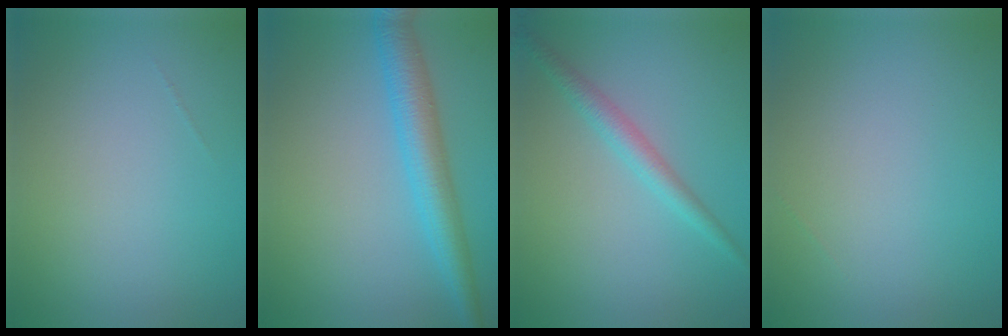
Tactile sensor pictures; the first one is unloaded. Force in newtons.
{"total": 4.8, "press": 4.8, "slide": 0.1}
{"total": 2.2, "press": 2.2, "slide": 0.1}
{"total": 0.0}